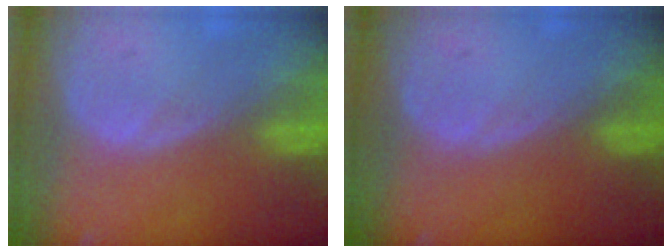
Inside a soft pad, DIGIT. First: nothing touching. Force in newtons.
{"total": 0.0}